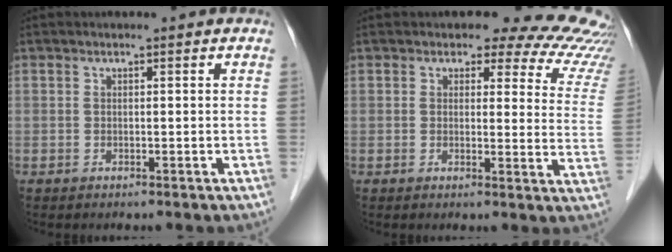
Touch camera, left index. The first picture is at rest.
{"total": 13.4, "force": [12.3, 4.1, 3.4], "torque": [0.000, -0.066, 0.093]}